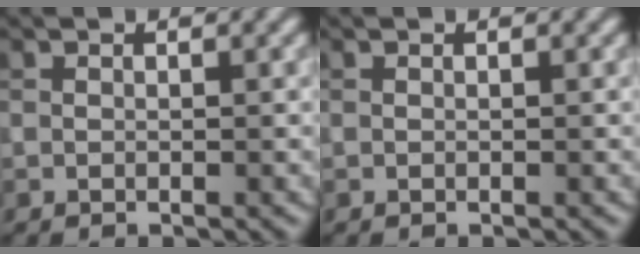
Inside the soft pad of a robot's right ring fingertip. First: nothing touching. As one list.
[{"total": 0.0}]